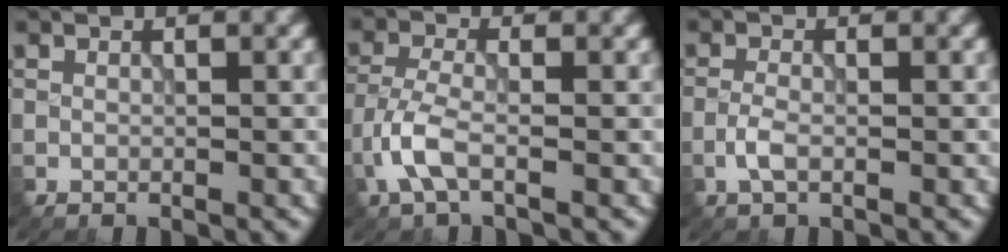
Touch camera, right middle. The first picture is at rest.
{"total": 3.4, "force": [-1.6, 1.2, 2.8], "torque": [-0.070, 0.001, -0.043]}
{"total": 1.7, "force": [-0.8, 0.6, 1.4], "torque": [-0.033, 0.001, -0.021]}